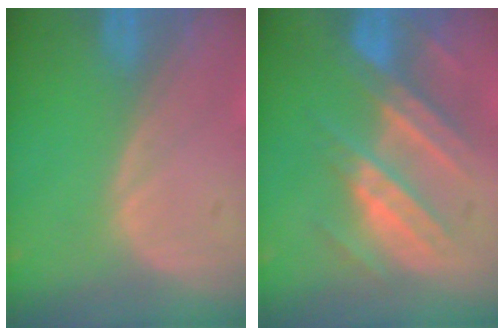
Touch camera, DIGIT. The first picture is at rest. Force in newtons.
{"total": 8.3, "press": 8.1, "slide": 1.7}